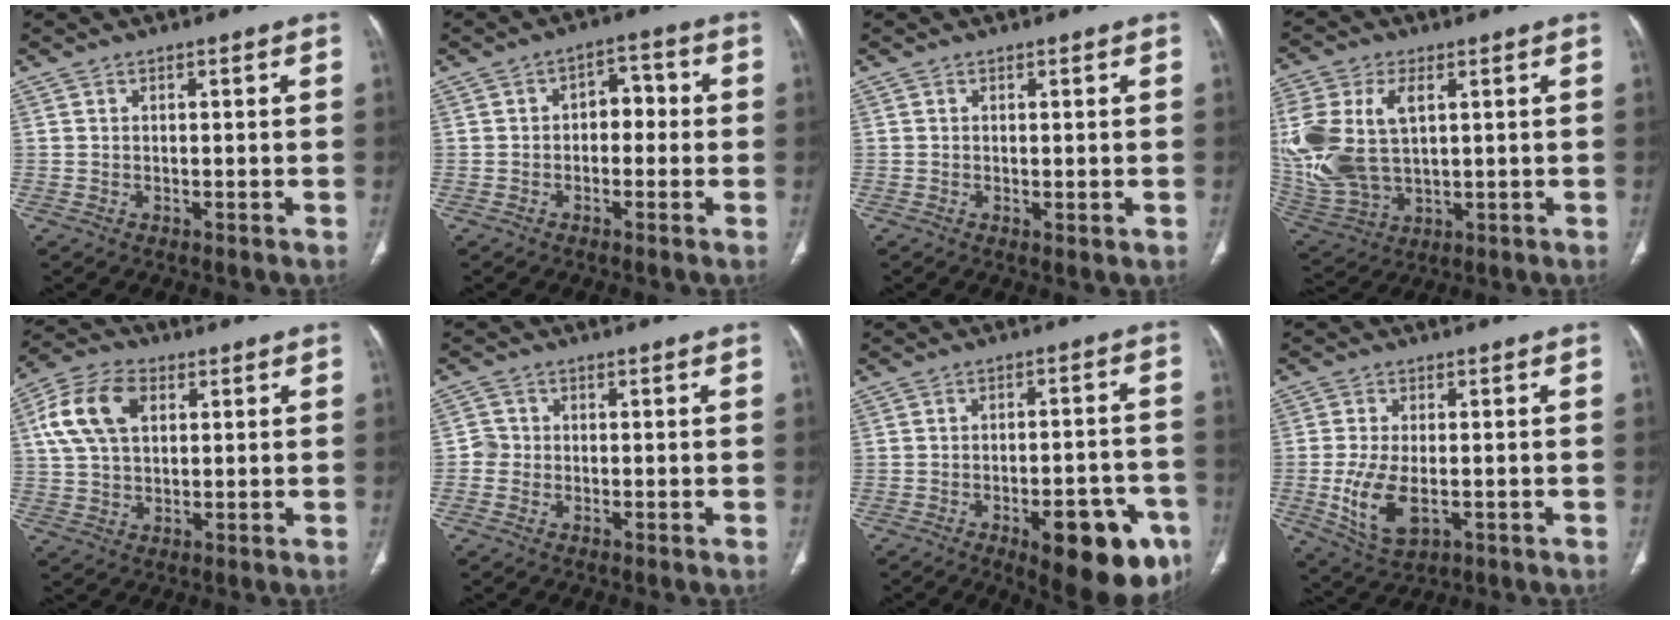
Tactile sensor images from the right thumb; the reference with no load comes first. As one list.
[{"total": 5.2, "force": [-0.3, 3.6, 3.8], "torque": [-0.028, 0.023, -0.015]}, {"total": 1.2, "force": [-0.2, 0.4, 1.1], "torque": [-0.023, -0.006, -0.001]}, {"total": 20.0, "force": [3.2, 12.3, 15.4], "torque": [-0.372, -0.008, 0.072]}, {"total": 11.9, "force": [3.5, 7.6, 8.5], "torque": [-0.163, 0.015, 0.062]}, {"total": 2.2, "force": [-0.5, 2.2, 0.4], "torque": [0.006, 0.009, -0.017]}, {"total": 17.3, "force": [-8.0, 6.6, 13.9], "torque": [-0.122, 0.033, -0.092]}, {"total": 9.1, "force": [-2.0, 4.8, 7.5], "torque": [-0.154, -0.010, -0.025]}]